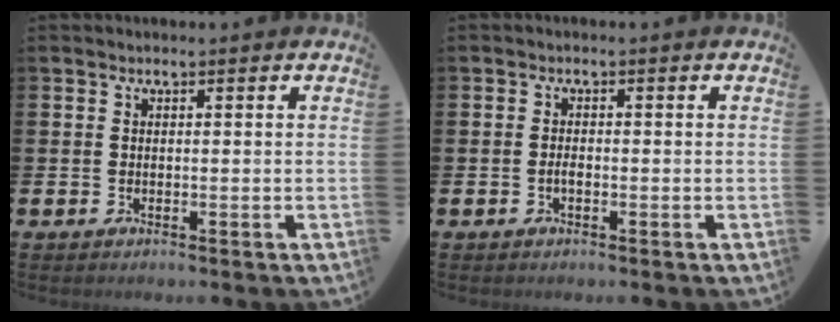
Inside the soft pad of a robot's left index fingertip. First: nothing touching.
{"total": 1.1, "force": [-0.4, 0.4, 0.9], "torque": [-0.014, -0.002, -0.009]}